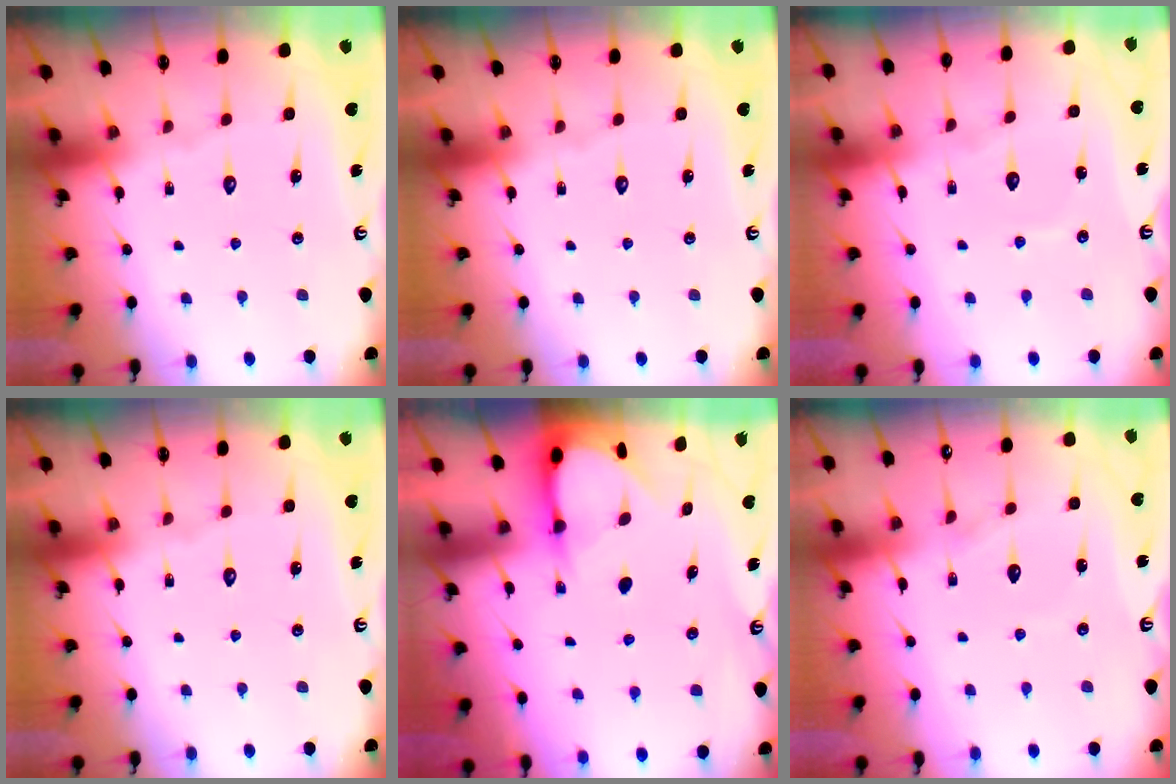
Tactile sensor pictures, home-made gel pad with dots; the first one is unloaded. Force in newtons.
{"total": 0.0}
{"total": 3.4, "press": 3.4, "slide": 0.3}
{"total": 0.0}
{"total": 3.3, "press": 3.2, "slide": 0.3}
{"total": 5.4, "press": 5.4, "slide": 0.5}